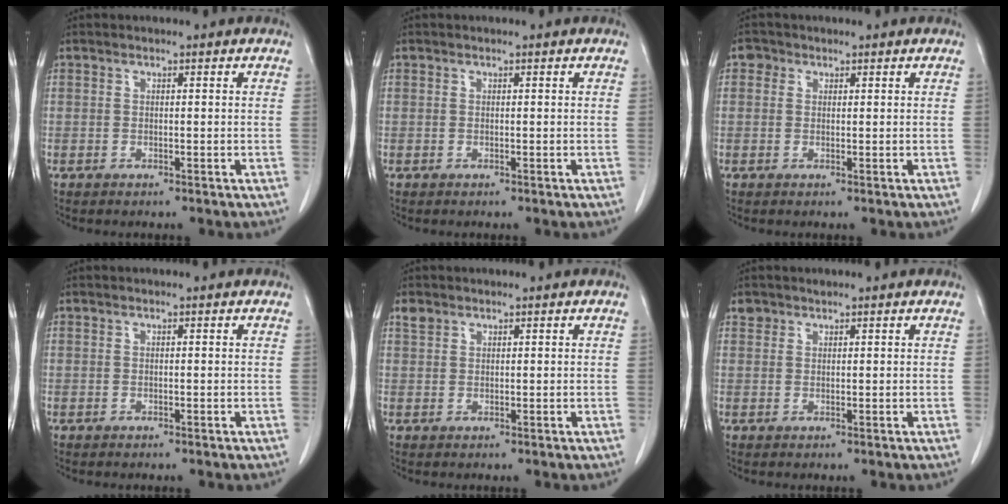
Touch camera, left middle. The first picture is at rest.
{"total": 0.0}
{"total": 1.5, "force": [0.6, 1.3, 0.3], "torque": [0.002, 0.006, 0.005]}
{"total": 0.0}
{"total": 1.4, "force": [1.1, 0.8, 0.3], "torque": [-0.009, 0.007, 0.022]}
{"total": 1.0, "force": [0.8, 0.5, -0.1], "torque": [0.005, 0.004, 0.014]}